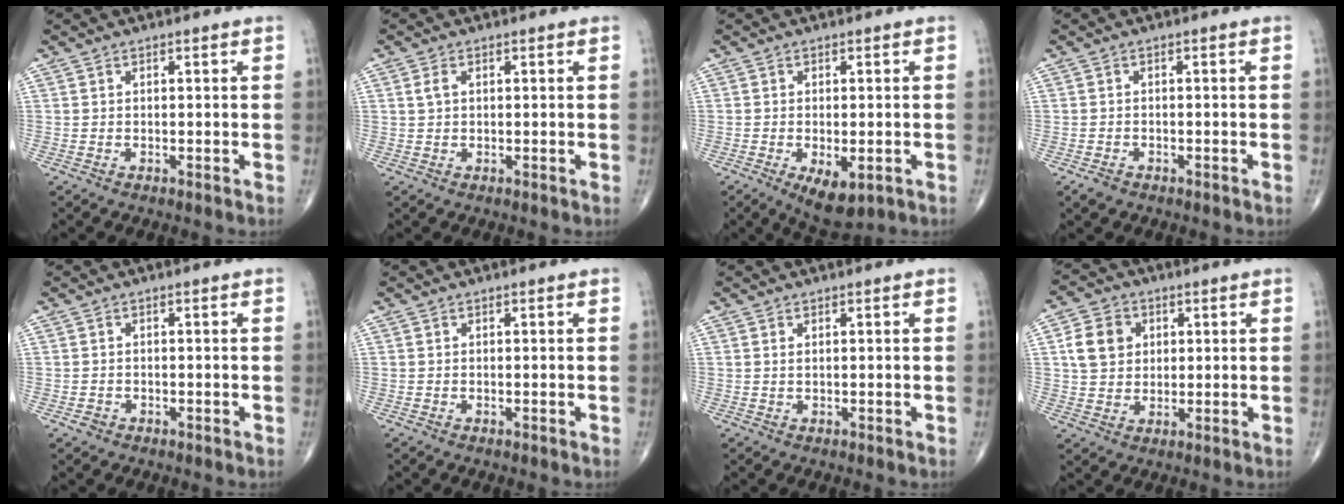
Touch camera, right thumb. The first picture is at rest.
{"total": 1.7, "force": [0.5, 1.1, 1.3], "torque": [-0.028, 0.005, 0.011]}
{"total": 6.8, "force": [-2.5, 3.2, 5.5], "torque": [-0.083, -0.009, -0.031]}
{"total": 1.9, "force": [-1.3, 1.2, 0.7], "torque": [-0.015, 0.003, -0.018]}
{"total": 1.2, "force": [-0.7, 1.0, 0.3], "torque": [-0.005, 0.007, -0.011]}
{"total": 0.0}
{"total": 0.6, "force": [0.3, 0.3, 0.5], "torque": [-0.011, 0.002, 0.007]}
{"total": 7.9, "force": [1.9, 6.6, 3.9], "torque": [-0.050, -0.001, 0.033]}